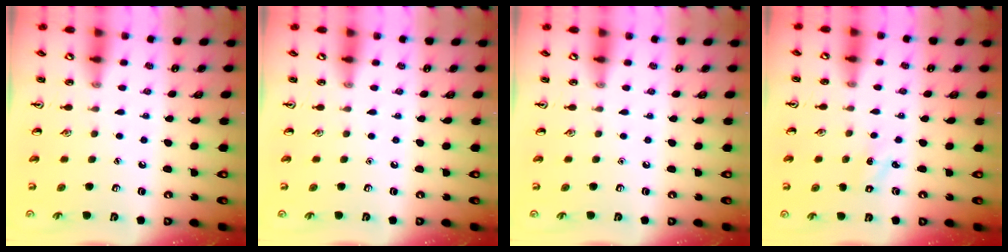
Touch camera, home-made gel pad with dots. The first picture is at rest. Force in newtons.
{"total": 0.0}
{"total": 0.0}
{"total": 1.3, "press": 1.2, "slide": 0.4}